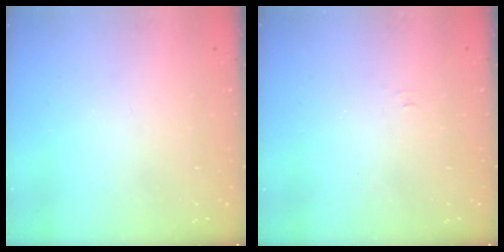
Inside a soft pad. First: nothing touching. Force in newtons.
{"total": 3.6, "press": 3.6, "slide": 0.3}